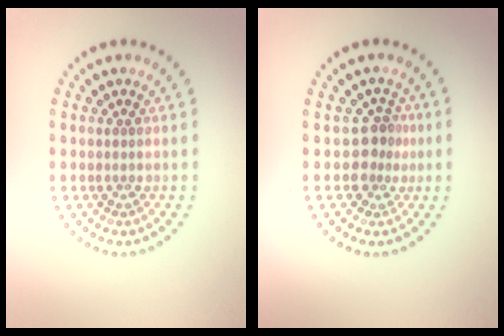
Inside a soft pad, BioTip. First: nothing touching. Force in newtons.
{"total": 2.4, "press": 1.8, "slide": 1.6}